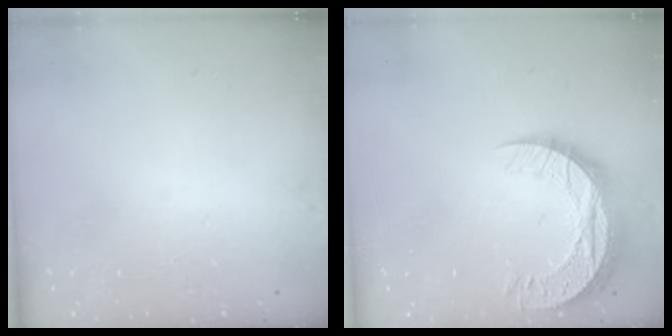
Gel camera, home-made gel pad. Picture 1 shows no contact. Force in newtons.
{"total": 12.7, "press": 12.7, "slide": 0.9}